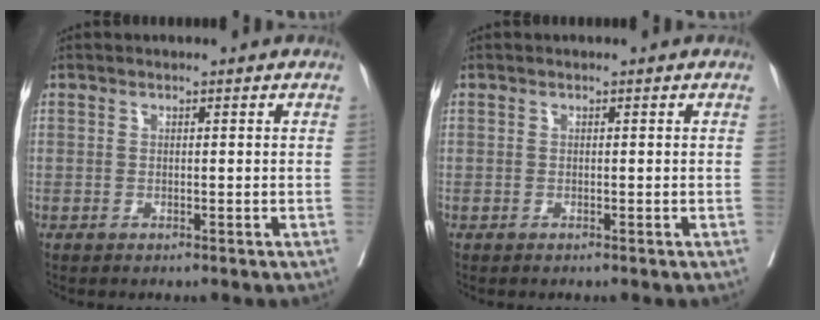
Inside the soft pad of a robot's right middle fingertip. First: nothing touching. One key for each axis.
{"total": 0.0}